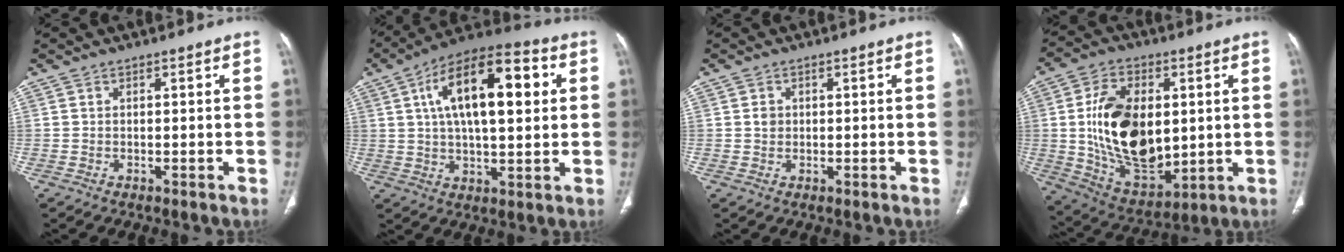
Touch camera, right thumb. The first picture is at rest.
{"total": 19.5, "force": [5.0, 8.4, 16.8], "torque": [-0.256, 0.013, 0.072]}
{"total": 1.4, "force": [0.2, 1.3, 0.7], "torque": [-0.008, 0.001, 0.005]}
{"total": 21.0, "force": [1.7, 12.7, 16.6], "torque": [-0.267, -0.016, 0.049]}